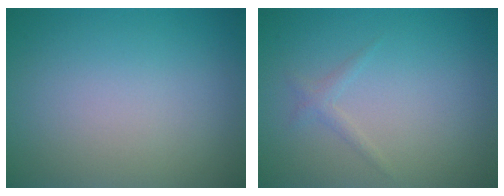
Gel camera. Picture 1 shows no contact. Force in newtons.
{"total": 0.9, "press": 0.9, "slide": 0.1}